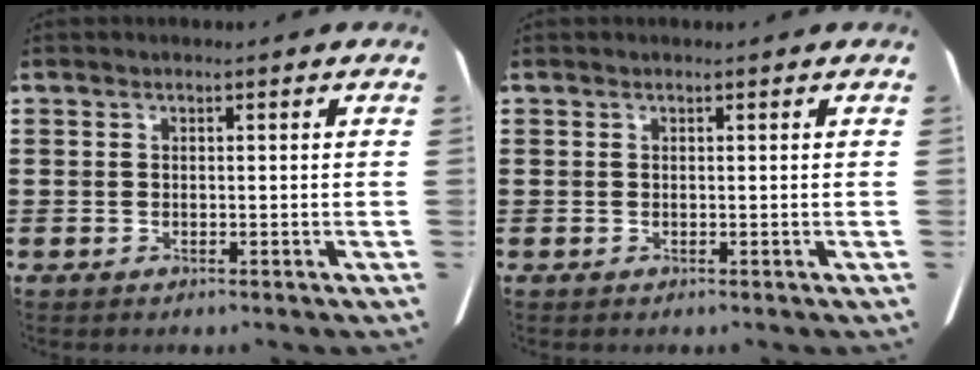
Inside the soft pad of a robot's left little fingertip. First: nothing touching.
{"total": 0.0}